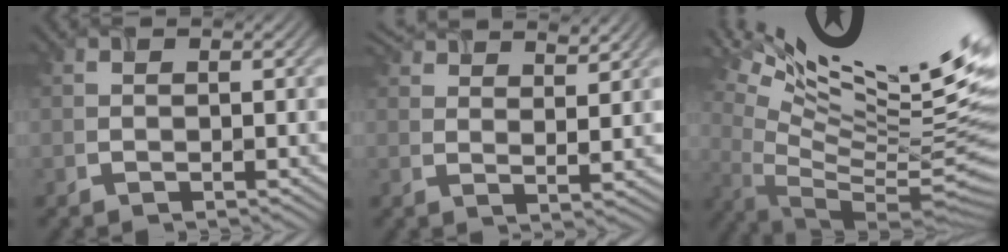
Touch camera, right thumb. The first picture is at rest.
{"total": 7.2, "force": [5.9, 1.5, 3.8], "torque": [-0.074, 0.003, 0.099]}
{"total": 17.8, "force": [9.1, 3.5, 14.9], "torque": [-0.225, 0.005, 0.148]}